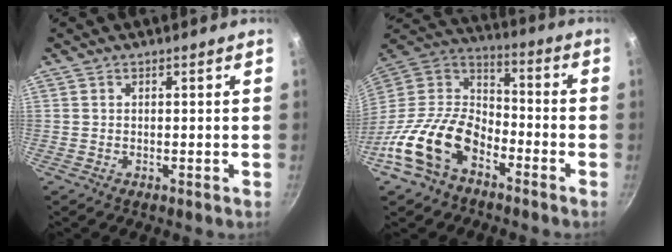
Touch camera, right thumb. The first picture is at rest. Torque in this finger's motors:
{"motor_torque": [1.52, 1.66, 1.28, -1.49, 0.38]}